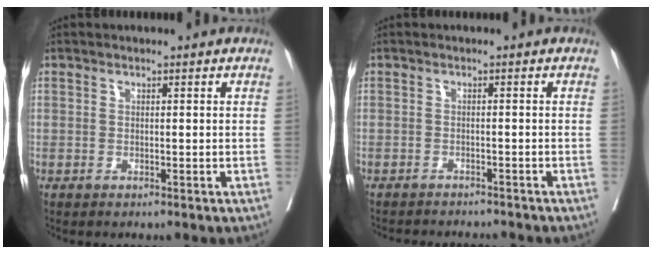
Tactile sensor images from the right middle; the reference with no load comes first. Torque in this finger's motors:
{"motor_torque": [0.61, -0.73, 0.06, 0.06]}